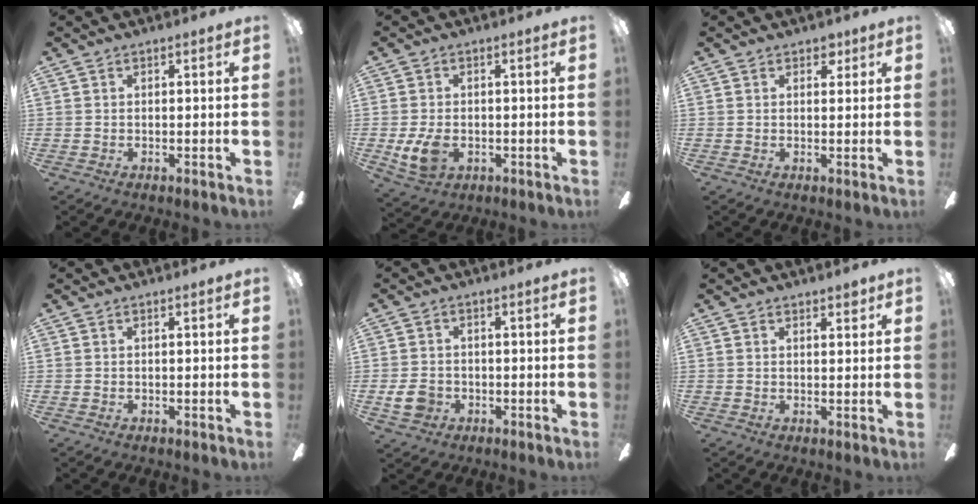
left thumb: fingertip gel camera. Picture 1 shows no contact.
{"total": 6.7, "force": [-1.4, 4.6, 4.7], "torque": [-0.100, -0.001, -0.026]}
{"total": 2.6, "force": [1.7, 1.7, 0.9], "torque": [-0.003, -0.001, 0.029]}
{"total": 0.0}
{"total": 5.3, "force": [-1.4, 4.2, 2.8], "torque": [-0.058, 0.004, -0.027]}
{"total": 2.2, "force": [1.8, 0.9, 0.8], "torque": [-0.001, -0.006, 0.030]}